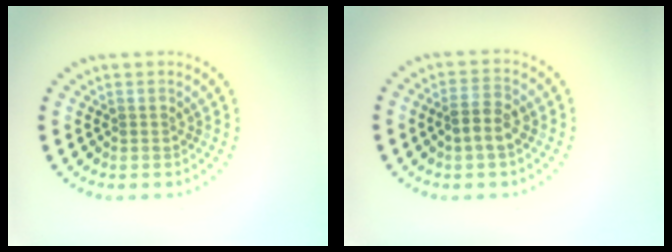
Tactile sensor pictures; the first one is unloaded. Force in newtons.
{"total": 2.7, "press": 2.7, "slide": 0.4}